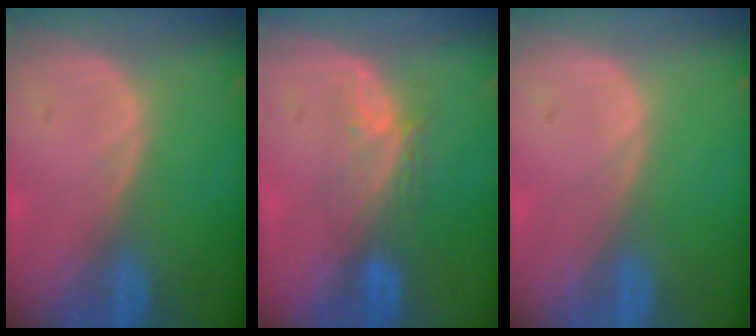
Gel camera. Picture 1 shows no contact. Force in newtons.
{"total": 4.5, "press": 4.3, "slide": 1.5}
{"total": 0.0}